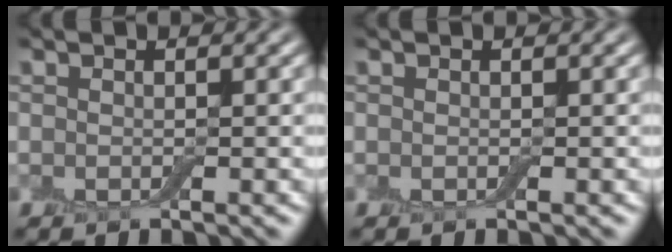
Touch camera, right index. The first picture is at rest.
{"total": 0.0}